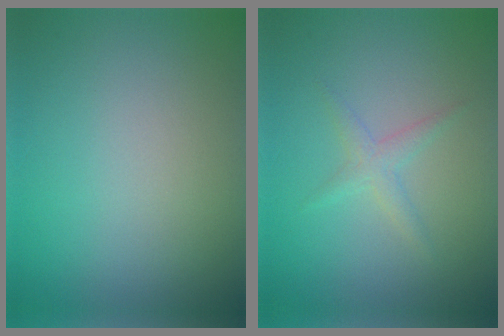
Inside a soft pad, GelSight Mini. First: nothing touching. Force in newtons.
{"total": 1.4, "press": 1.4, "slide": 0.1}